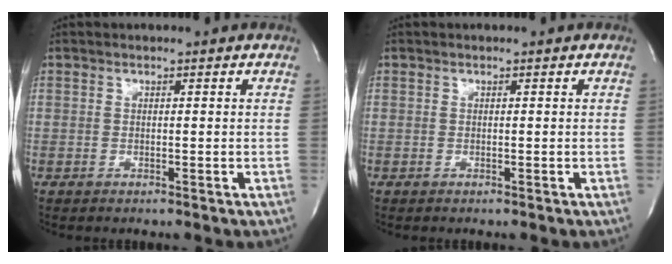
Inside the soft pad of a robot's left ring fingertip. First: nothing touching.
{"total": 0.0}